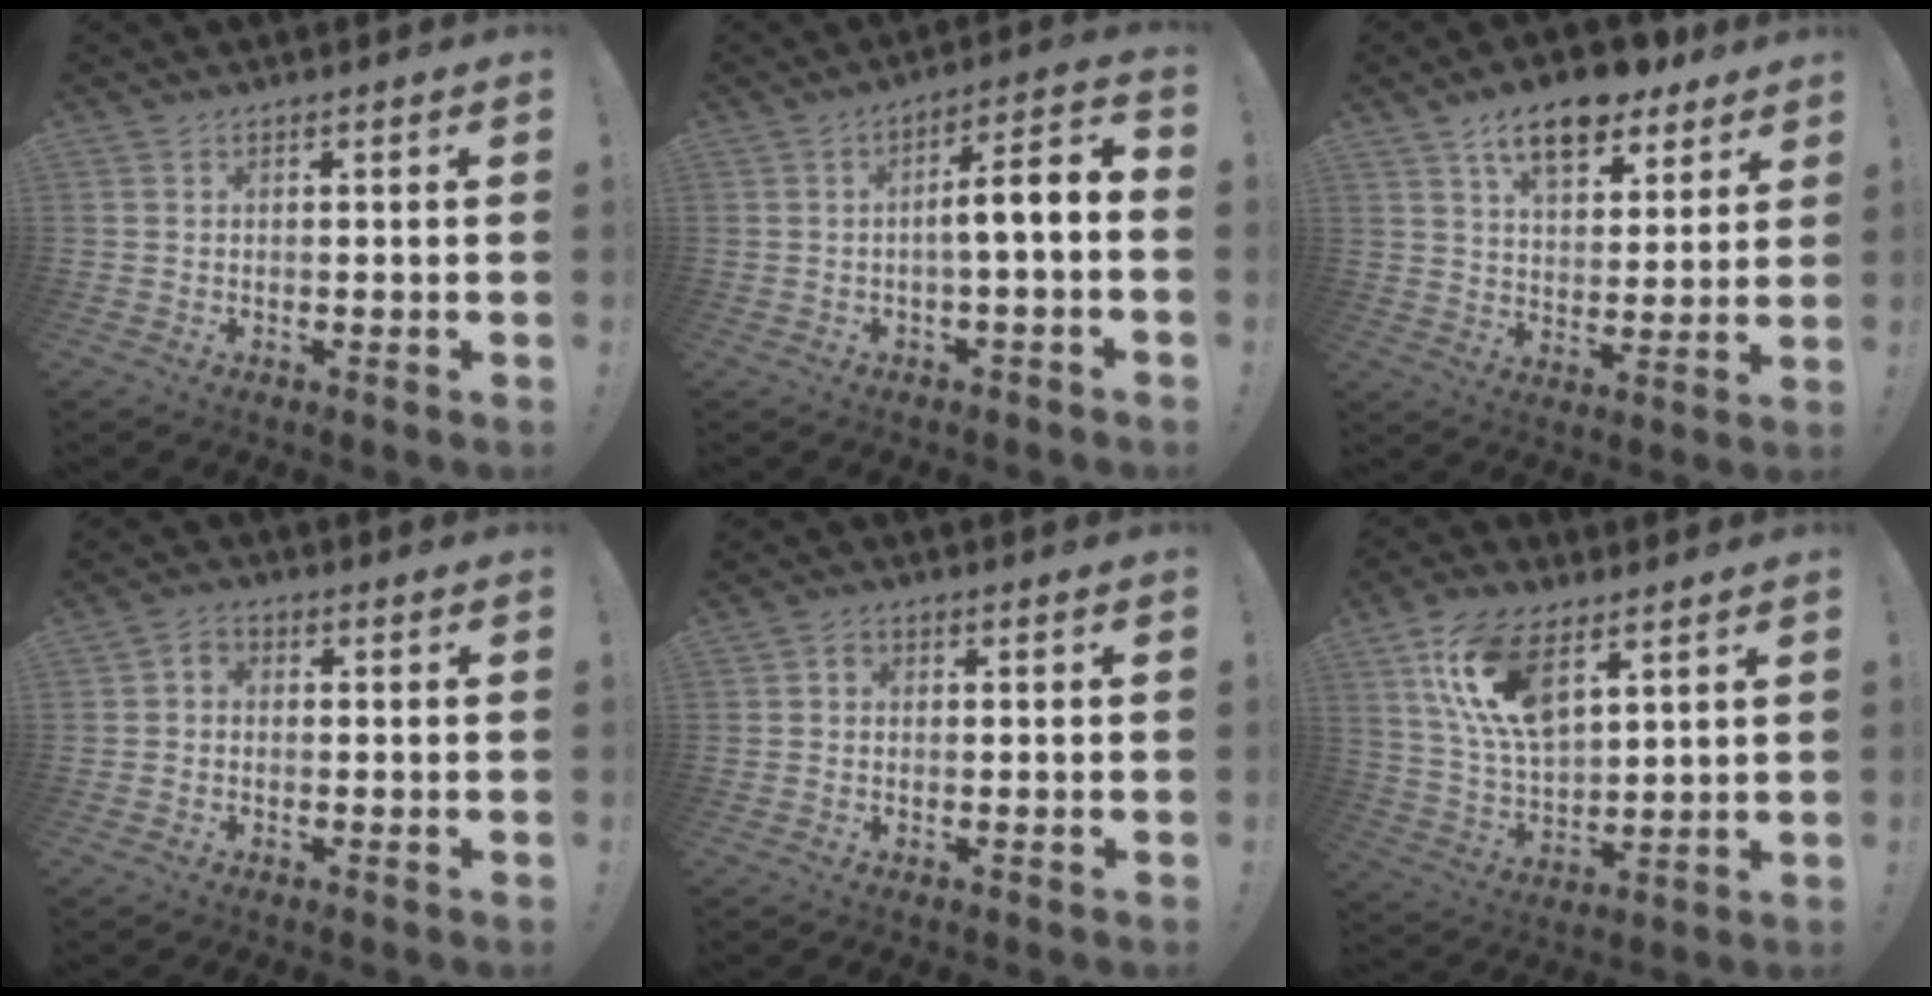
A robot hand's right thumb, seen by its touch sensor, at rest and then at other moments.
{"total": 7.4, "force": [-0.6, 0.8, 7.3], "torque": [-0.110, -0.005, -0.018]}
{"total": 13.0, "force": [8.7, 6.3, 7.3], "torque": [-0.114, -0.049, 0.151]}
{"total": 2.4, "force": [-1.1, 1.7, 1.3], "torque": [-0.027, 0.011, -0.018]}
{"total": 1.7, "force": [-0.3, 1.4, 0.8], "torque": [-0.024, 0.011, -0.005]}
{"total": 16.4, "force": [8.4, 8.3, 11.4], "torque": [-0.233, -0.031, 0.153]}